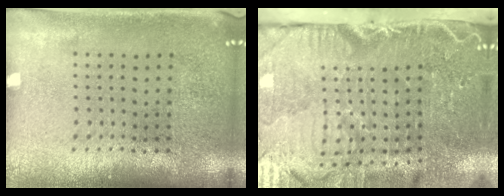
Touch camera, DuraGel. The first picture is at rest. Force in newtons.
{"total": 5.4, "press": 4.4, "slide": 3.1}